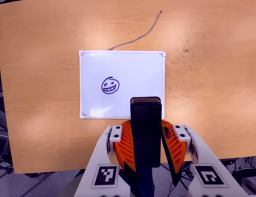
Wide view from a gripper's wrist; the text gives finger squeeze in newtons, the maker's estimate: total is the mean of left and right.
{"total": 9.4, "left": 7.8, "right": 11.0}